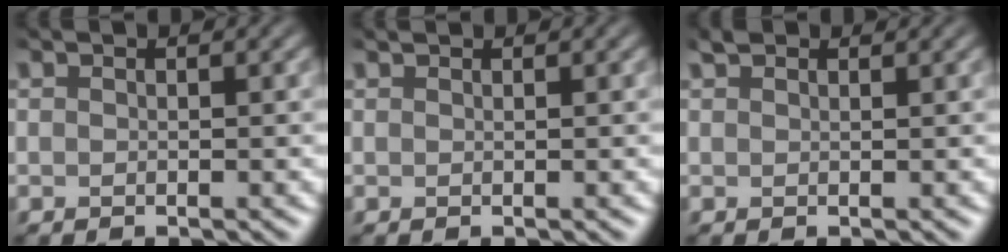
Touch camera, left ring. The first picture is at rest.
{"total": 0.6, "force": [0.6, 0.0, 0.2], "torque": [-0.003, -0.001, 0.008]}
{"total": 1.3, "force": [1.2, 0.3, 0.3], "torque": [-0.006, 0.004, 0.022]}